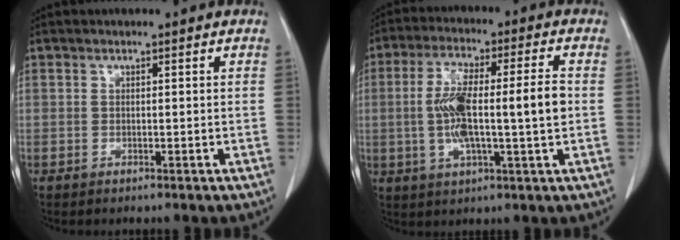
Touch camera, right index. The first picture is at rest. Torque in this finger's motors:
{"motor_torque": [0.83, -0.02, 0.39, 0.21]}